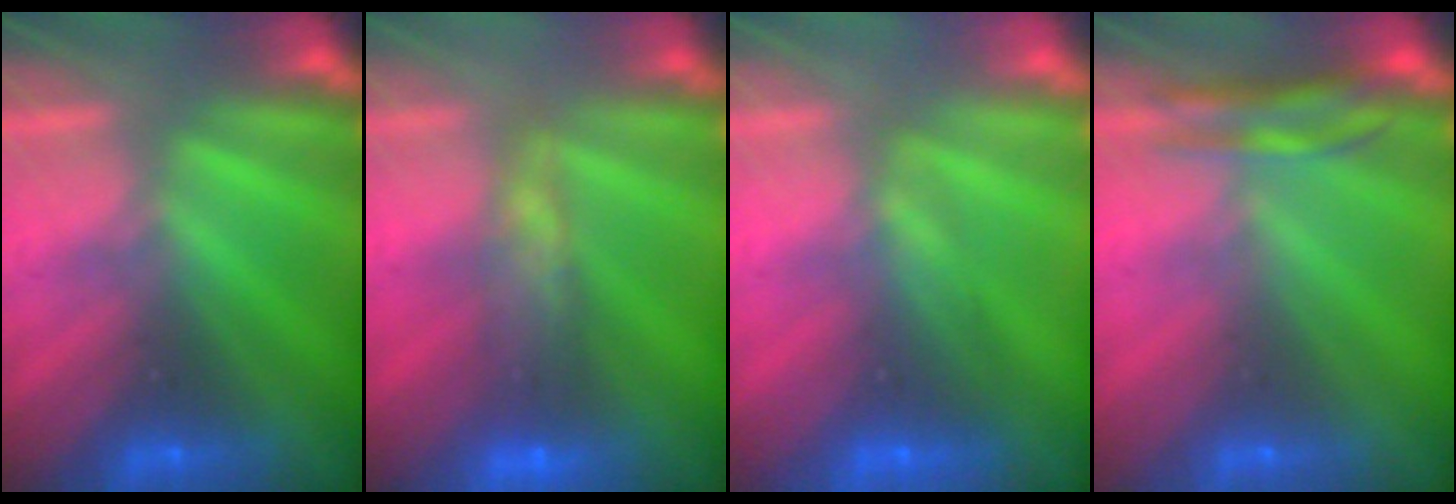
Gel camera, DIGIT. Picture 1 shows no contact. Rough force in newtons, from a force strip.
{"total": 8.3}
{"total": 1.6}
{"total": 4.2}